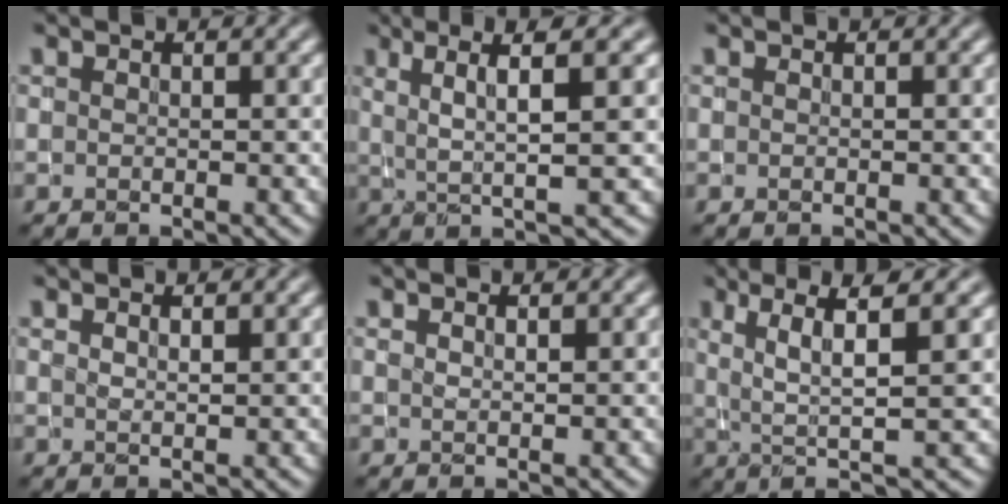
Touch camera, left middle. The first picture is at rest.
{"total": 5.6, "force": [1.7, 0.8, 5.3], "torque": [-0.092, 0.006, 0.030]}
{"total": 0.0}
{"total": 2.0, "force": [1.5, 0.8, 1.1], "torque": [0.008, 0.000, 0.001]}
{"total": 1.6, "force": [1.1, 0.6, 0.9], "torque": [0.008, -0.004, -0.004]}
{"total": 5.2, "force": [1.4, 0.7, 5.0], "torque": [-0.089, 0.001, 0.026]}